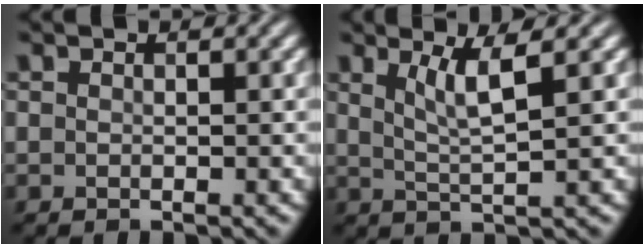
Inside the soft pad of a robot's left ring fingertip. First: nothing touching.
{"total": 3.3, "force": [1.4, 0.6, 2.9], "torque": [-0.051, -0.003, 0.031]}